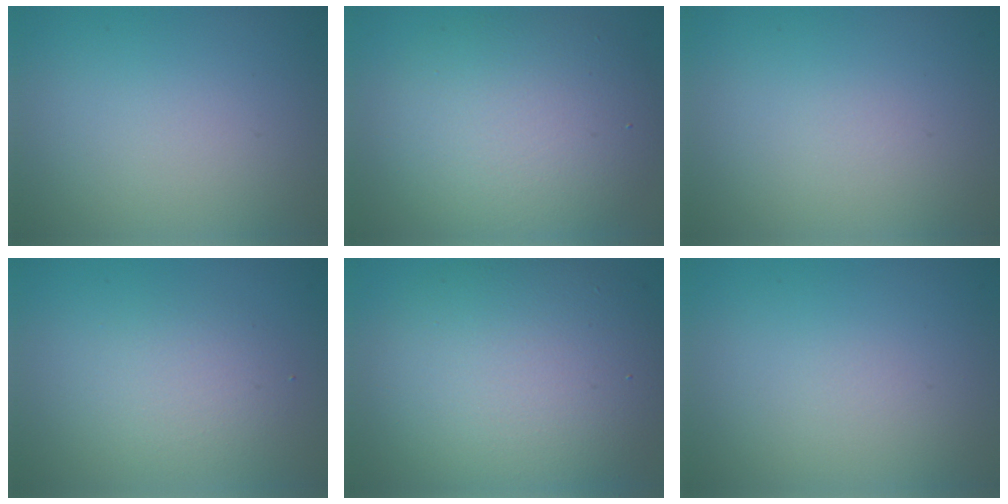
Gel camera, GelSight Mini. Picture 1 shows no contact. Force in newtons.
{"total": 7.4, "press": 7.4, "slide": 0.2}
{"total": 0.0}
{"total": 2.4, "press": 2.4, "slide": 0.0}
{"total": 10.1, "press": 10.1, "slide": 0.7}
{"total": 0.0}